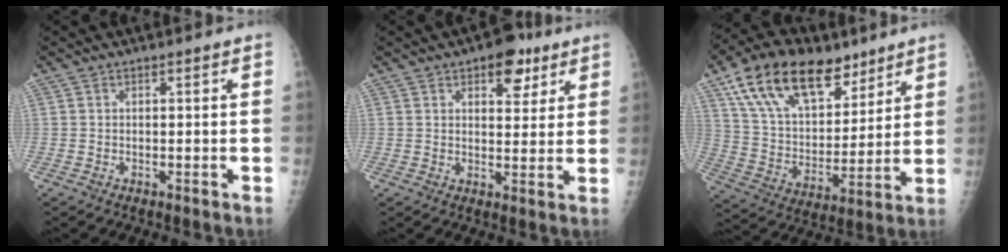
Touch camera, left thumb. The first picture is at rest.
{"total": 7.7, "force": [4.4, 4.2, 4.8], "torque": [-0.032, -0.016, 0.055]}
{"total": 22.3, "force": [13.6, 12.1, 12.8], "torque": [-0.193, -0.031, 0.245]}